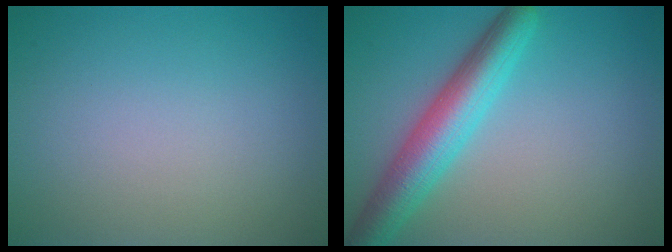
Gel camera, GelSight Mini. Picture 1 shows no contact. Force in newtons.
{"total": 6.0, "press": 6.0, "slide": 0.2}